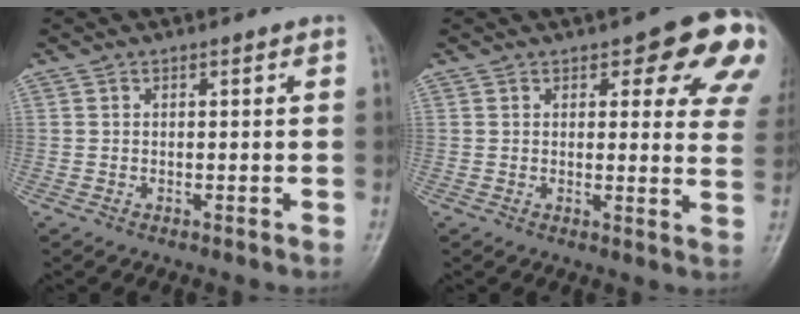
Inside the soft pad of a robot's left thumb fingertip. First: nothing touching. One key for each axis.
{"total": 14.2, "fx": 7.4, "fy": 5.6, "fz": 10.7, "tx": -0.078, "ty": -0.029, "tz": 0.072}